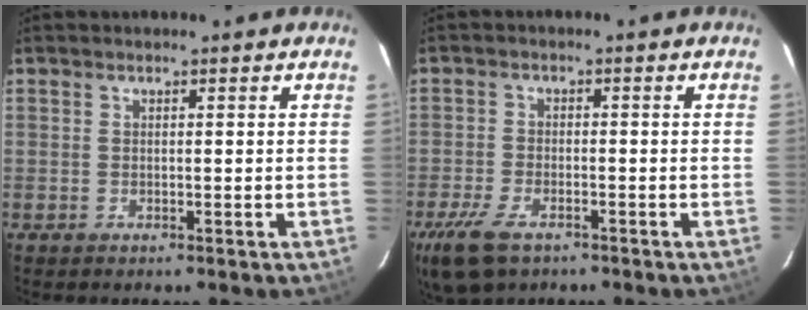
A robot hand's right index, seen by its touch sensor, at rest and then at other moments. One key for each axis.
{"total": 9.1, "fx": -5.8, "fy": 4.4, "fz": 5.5, "tx": -0.143, "ty": -0.021, "tz": -0.109}